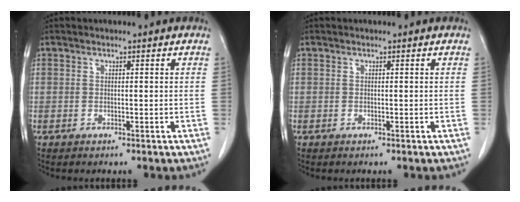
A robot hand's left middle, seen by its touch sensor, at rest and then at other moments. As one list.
[{"total": 0.0}]